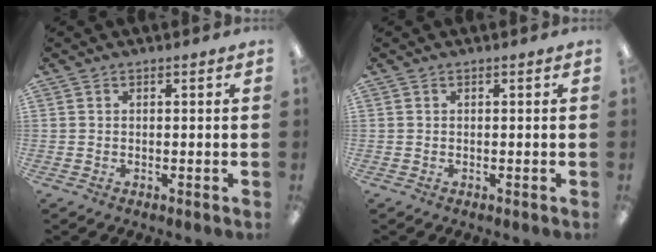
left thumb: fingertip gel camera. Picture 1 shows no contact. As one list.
[{"total": 0.0}]